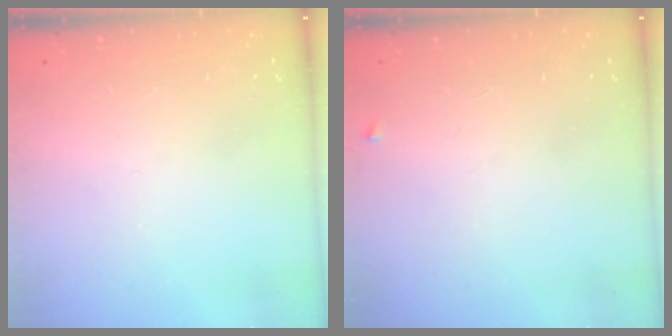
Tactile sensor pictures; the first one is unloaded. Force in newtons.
{"total": 2.5, "press": 2.4, "slide": 0.4}